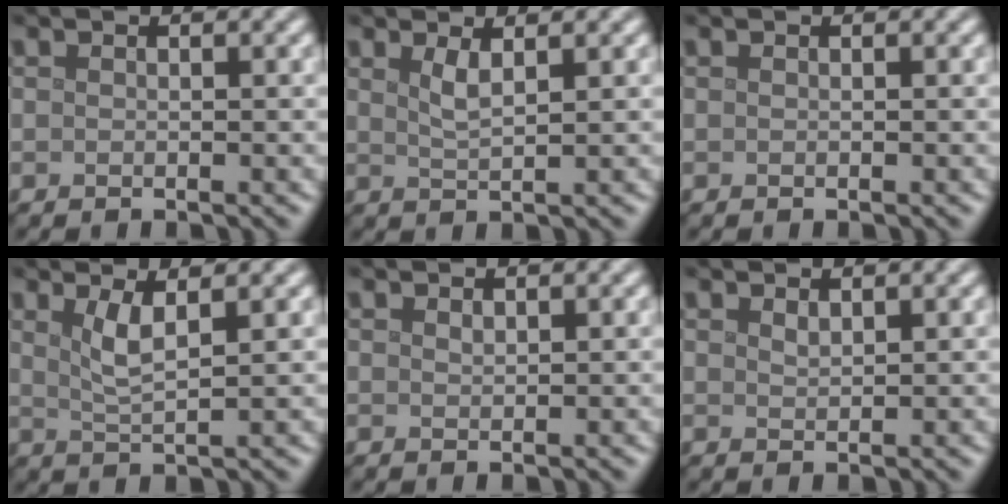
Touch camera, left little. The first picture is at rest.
{"total": 1.8, "force": [1.0, 0.5, 1.4], "torque": [-0.027, -0.003, 0.019]}
{"total": 0.0}
{"total": 2.7, "force": [1.2, 0.6, 2.3], "torque": [-0.043, -0.006, 0.026]}
{"total": 0.5, "force": [0.4, 0.2, 0.3], "torque": [-0.006, -0.002, 0.010]}
{"total": 0.8, "force": [0.7, 0.2, 0.3], "torque": [-0.007, -0.001, 0.016]}